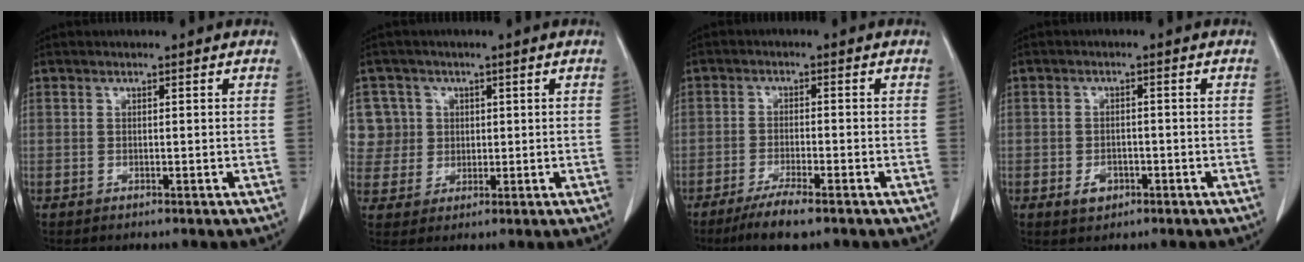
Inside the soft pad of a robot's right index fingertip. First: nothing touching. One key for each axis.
{"total": 7.2, "fx": 1.8, "fy": 7.0, "fz": 0.0, "tx": 0.008, "ty": 0.023, "tz": 0.046}
{"total": 6.0, "fx": -4.3, "fy": 0.4, "fz": 4.2, "tx": -0.076, "ty": -0.014, "tz": -0.073}
{"total": 2.9, "fx": -1.4, "fy": 2.0, "fz": 1.5, "tx": -0.021, "ty": 0.004, "tz": -0.016}